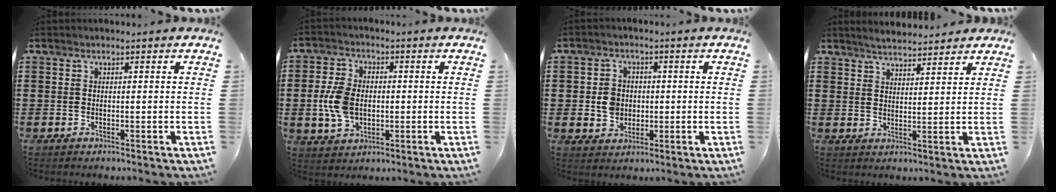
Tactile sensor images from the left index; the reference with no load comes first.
{"total": 7.2, "force": [-0.6, 4.8, 5.4], "torque": [-0.143, 0.000, -0.019]}
{"total": 4.1, "force": [-0.1, 3.5, 2.1], "torque": [-0.042, 0.006, -0.005]}
{"total": 3.4, "force": [3.3, 0.1, 0.6], "torque": [-0.020, -0.007, 0.061]}